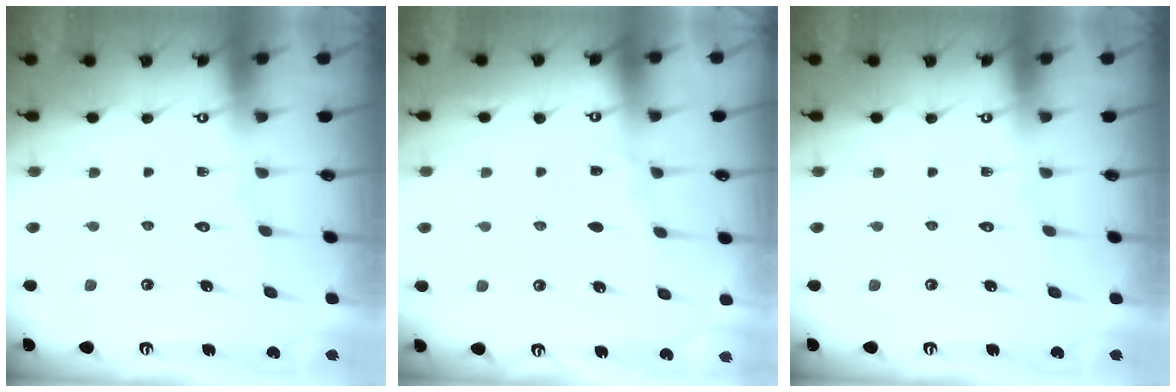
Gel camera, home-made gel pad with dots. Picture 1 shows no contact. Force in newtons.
{"total": 3.9, "press": 3.8, "slide": 0.5}
{"total": 0.0}